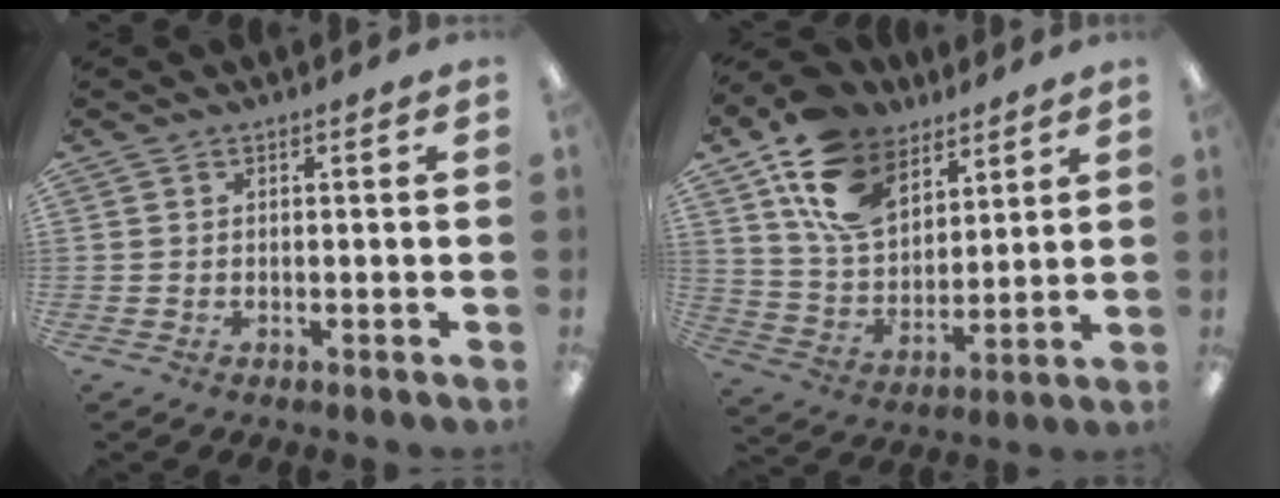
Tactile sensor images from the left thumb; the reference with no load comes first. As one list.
[{"total": 16.4, "force": [9.9, 10.6, 7.7], "torque": [-0.155, -0.038, 0.192]}]